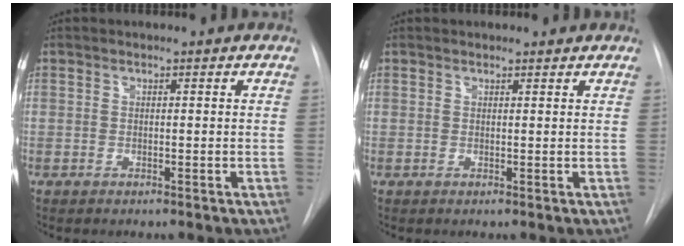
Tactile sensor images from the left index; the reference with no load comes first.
{"total": 2.1, "force": [2.0, 0.5, 0.4], "torque": [-0.010, 0.016, 0.025]}